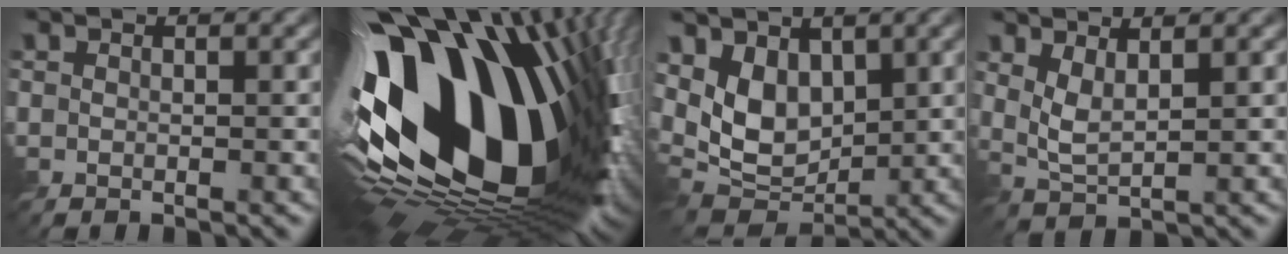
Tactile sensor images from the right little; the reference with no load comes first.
{"total": 21.9, "force": [2.4, 11.5, 18.4], "torque": [-0.320, -0.050, 0.038]}
{"total": 6.6, "force": [2.0, 4.1, 4.7], "torque": [-0.096, -0.010, 0.028]}
{"total": 2.5, "force": [1.2, 0.8, 2.0], "torque": [-0.050, -0.005, 0.026]}